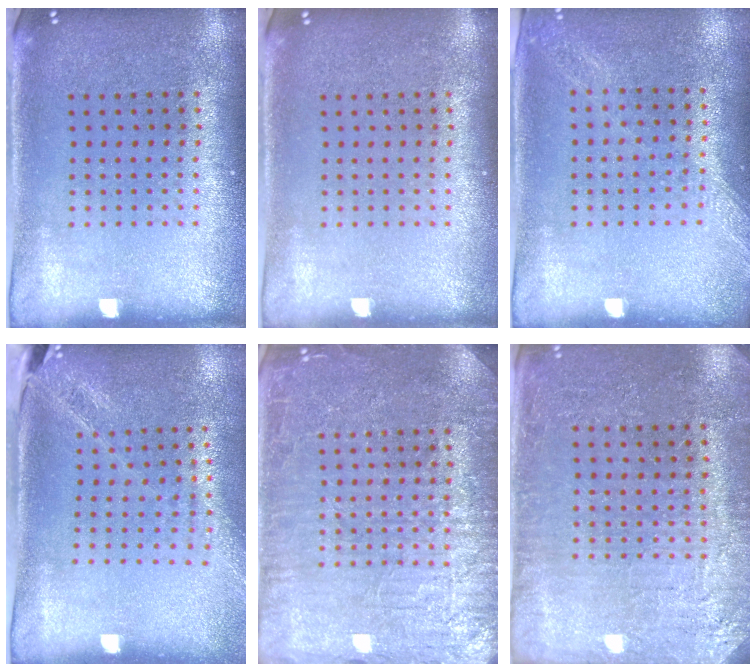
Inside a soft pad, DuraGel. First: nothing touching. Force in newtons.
{"total": 0.0}
{"total": 1.2, "press": 1.2, "slide": 0.4}
{"total": 1.7, "press": 1.5, "slide": 0.8}
{"total": 6.7, "press": 6.6, "slide": 1.1}
{"total": 3.0, "press": 3.0, "slide": 0.3}